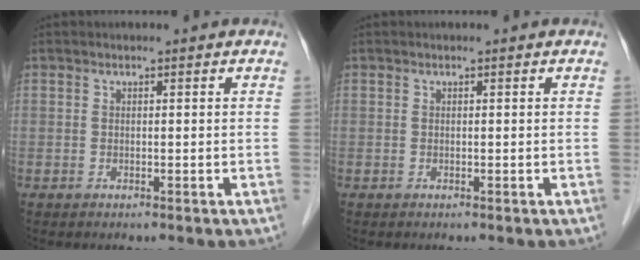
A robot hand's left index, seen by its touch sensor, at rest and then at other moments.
{"total": 0.0}